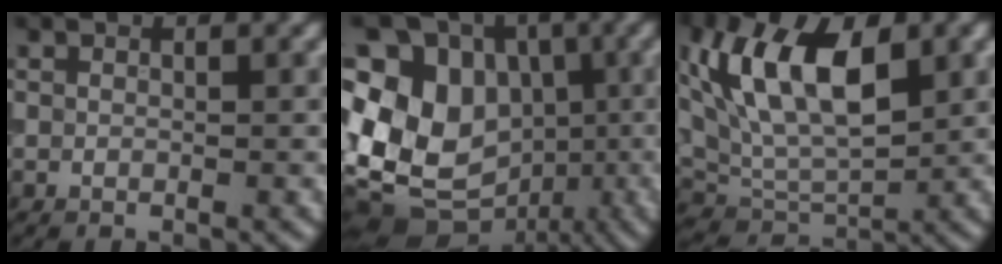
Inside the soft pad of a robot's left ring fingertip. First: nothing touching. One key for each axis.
{"total": 13.2, "fx": -1.7, "fy": 10.9, "fz": 7.3, "tx": -0.157, "ty": 0.019, "tz": -0.053}
{"total": 9.6, "fx": 3.2, "fy": 4.9, "fz": 7.6, "tx": -0.142, "ty": -0.001, "tz": 0.050}